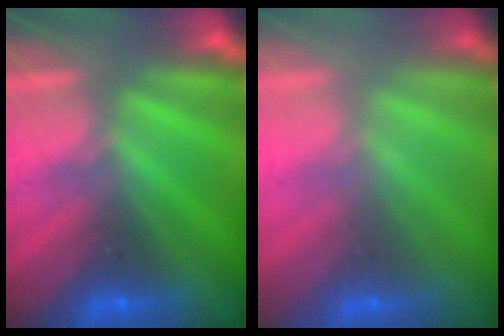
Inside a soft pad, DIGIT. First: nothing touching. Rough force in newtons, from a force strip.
{"total": 2.2}